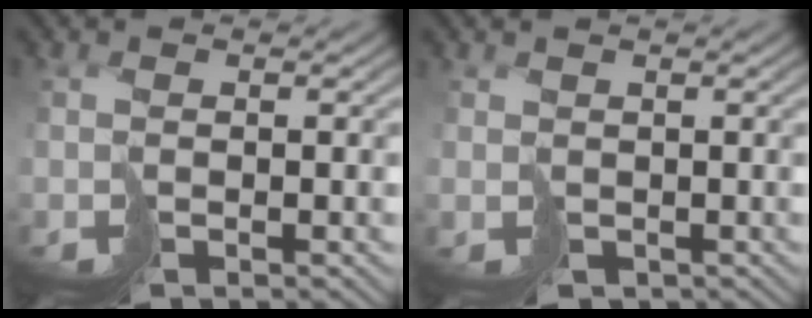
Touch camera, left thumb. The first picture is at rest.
{"total": 1.3, "force": [-0.4, 1.3, -0.2], "torque": [0.009, -0.009, 0.000]}